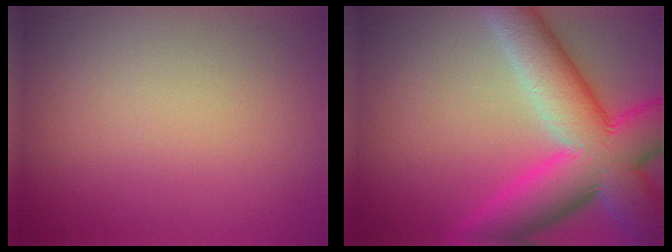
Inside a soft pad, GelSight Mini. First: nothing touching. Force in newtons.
{"total": 11.6, "press": 11.6, "slide": 0.3}